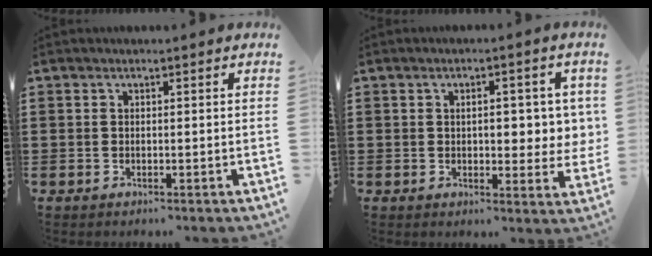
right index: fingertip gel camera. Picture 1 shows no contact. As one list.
[{"total": 5.6, "force": [0.6, 2.5, 5.0], "torque": [-0.066, -0.002, 0.001]}]